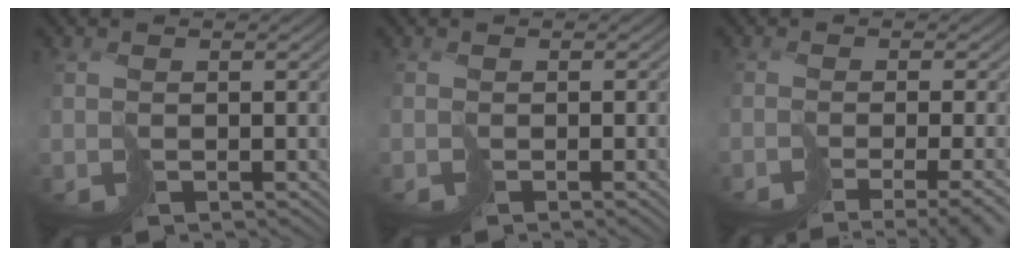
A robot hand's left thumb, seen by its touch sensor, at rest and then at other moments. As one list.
[{"total": 1.0, "force": [-0.7, -0.4, 0.6], "torque": [-0.004, 0.003, -0.012]}, {"total": 6.6, "force": [-4.7, 1.2, 4.5], "torque": [-0.048, -0.007, -0.040]}]